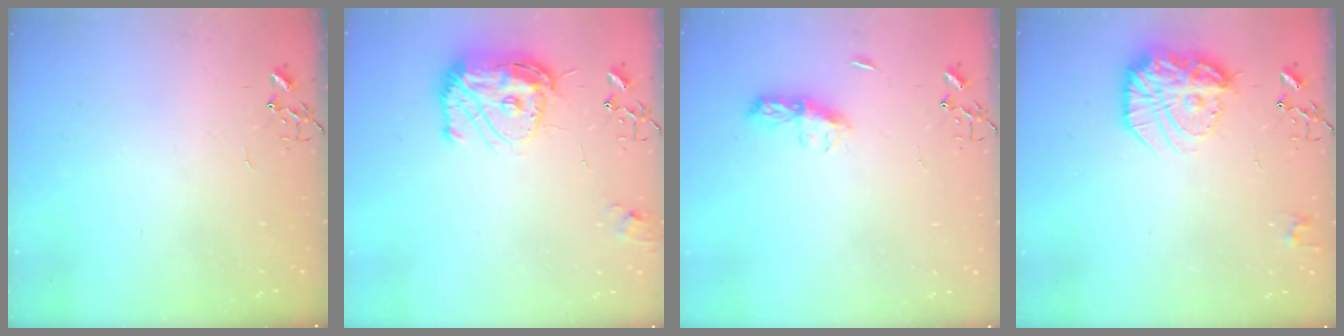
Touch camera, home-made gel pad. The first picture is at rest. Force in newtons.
{"total": 16.6, "press": 16.5, "slide": 1.6}
{"total": 7.4, "press": 7.4, "slide": 0.4}
{"total": 19.0, "press": 19.0, "slide": 1.7}